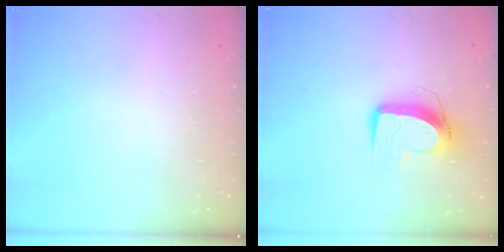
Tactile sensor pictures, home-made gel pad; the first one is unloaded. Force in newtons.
{"total": 10.6, "press": 10.6, "slide": 0.6}